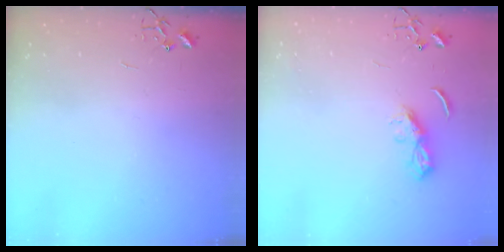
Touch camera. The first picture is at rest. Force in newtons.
{"total": 6.7, "press": 6.7, "slide": 0.6}